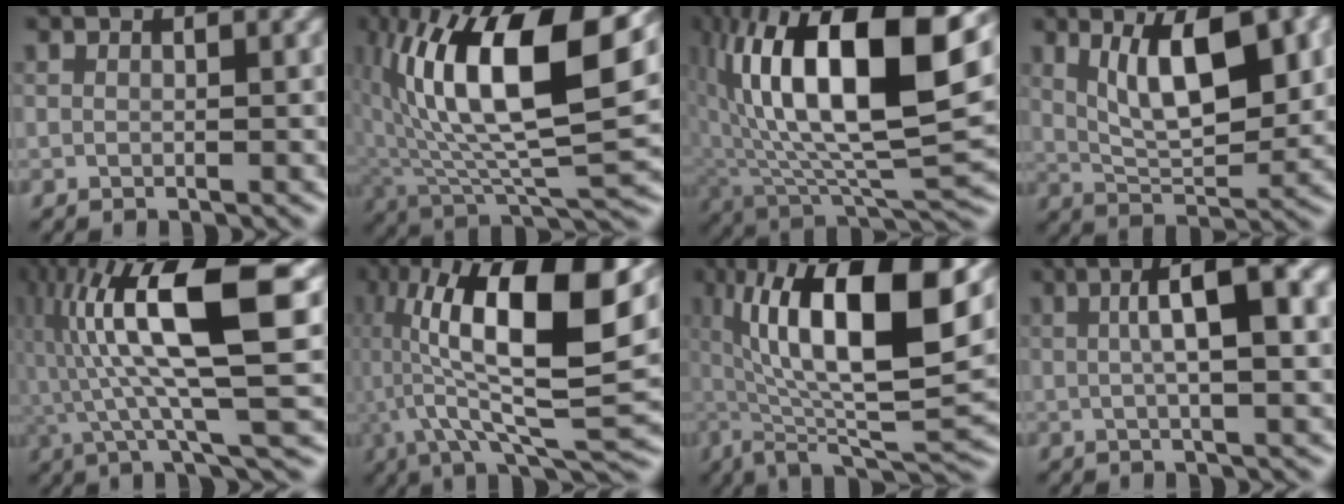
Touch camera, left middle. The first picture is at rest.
{"total": 13.6, "force": [2.9, 5.1, 12.2], "torque": [-0.230, 0.010, 0.064]}
{"total": 17.0, "force": [3.4, 7.1, 15.1], "torque": [-0.281, 0.023, 0.068]}
{"total": 7.6, "force": [1.6, 2.9, 6.9], "torque": [-0.118, -0.003, 0.041]}
{"total": 14.2, "force": [1.6, 3.7, 13.6], "torque": [-0.259, 0.020, 0.036]}
{"total": 13.8, "force": [1.7, 4.3, 13.0], "torque": [-0.239, 0.009, 0.038]}
{"total": 14.4, "force": [3.1, 4.2, 13.4], "torque": [-0.223, 0.010, 0.055]}
{"total": 6.8, "force": [1.1, 1.5, 6.5], "torque": [-0.101, 0.017, 0.024]}